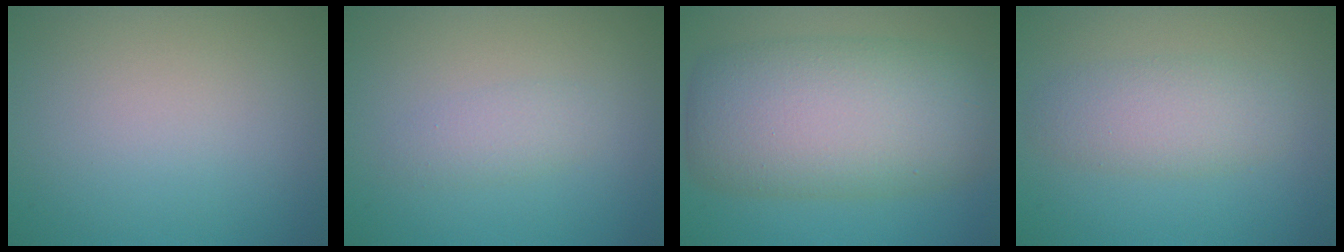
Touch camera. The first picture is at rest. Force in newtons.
{"total": 1.6, "press": 1.6, "slide": 0.0}
{"total": 11.0, "press": 11.0, "slide": 0.4}
{"total": 3.5, "press": 3.5, "slide": 0.2}